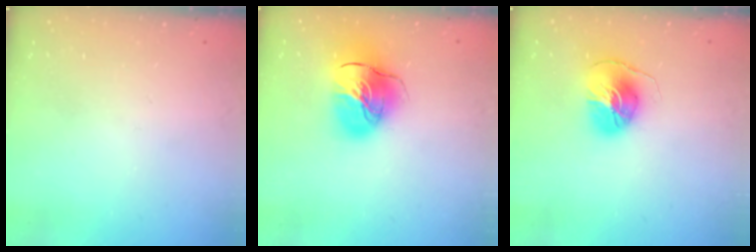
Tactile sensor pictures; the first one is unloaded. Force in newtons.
{"total": 16.5, "press": 16.4, "slide": 2.3}
{"total": 8.5, "press": 8.5, "slide": 0.2}